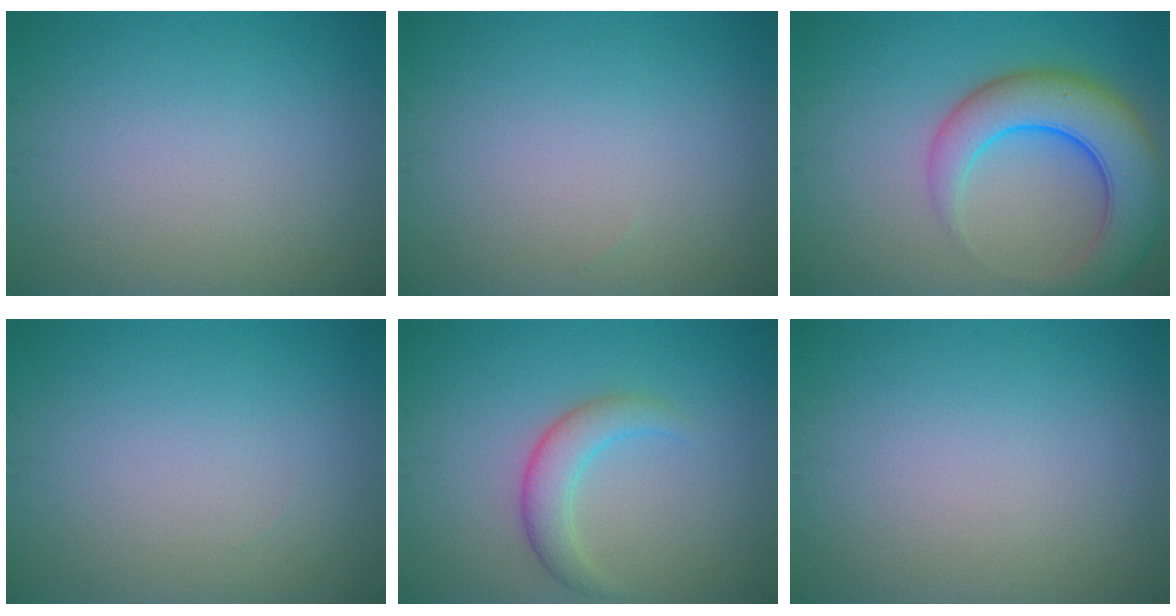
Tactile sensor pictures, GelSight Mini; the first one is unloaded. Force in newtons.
{"total": 0.0}
{"total": 7.7, "press": 7.7, "slide": 0.6}
{"total": 0.0}
{"total": 3.0, "press": 3.0, "slide": 0.1}
{"total": 0.0}